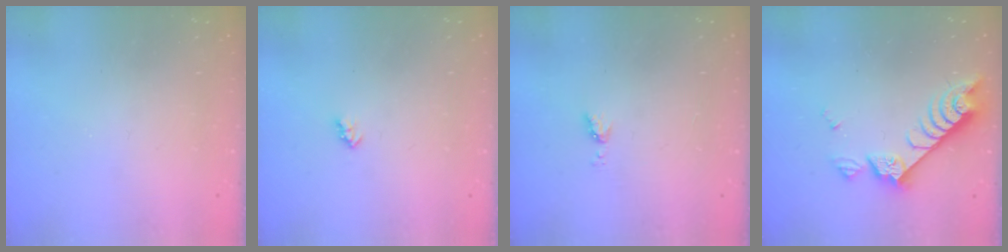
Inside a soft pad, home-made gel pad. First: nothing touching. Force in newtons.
{"total": 2.0, "press": 2.0, "slide": 0.3}
{"total": 4.0, "press": 4.0, "slide": 0.5}
{"total": 8.3, "press": 8.2, "slide": 1.3}